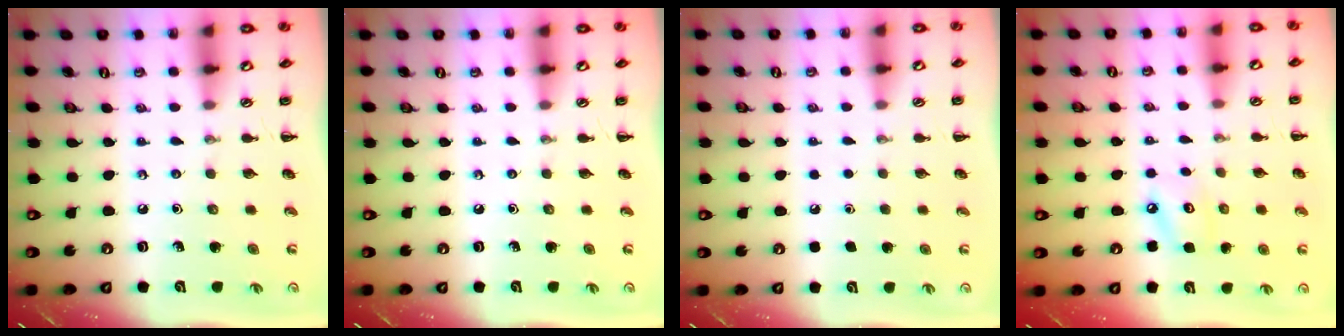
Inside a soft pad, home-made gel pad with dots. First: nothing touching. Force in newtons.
{"total": 0.0}
{"total": 1.8, "press": 1.8, "slide": 0.1}
{"total": 5.1, "press": 5.0, "slide": 0.9}